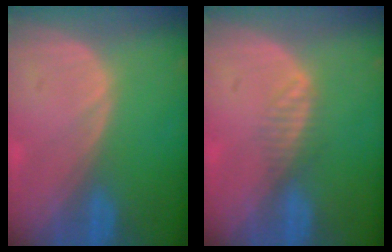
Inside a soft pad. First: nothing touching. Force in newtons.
{"total": 2.0, "press": 1.8, "slide": 0.8}